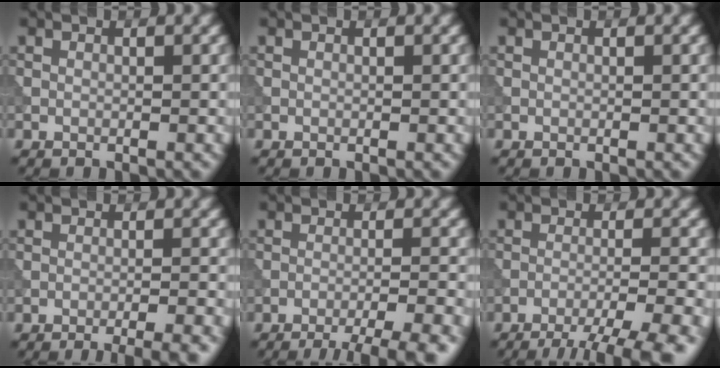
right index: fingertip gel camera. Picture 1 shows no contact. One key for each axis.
{"total": 0.0}
{"total": 0.0}
{"total": 5.3, "fx": -3.7, "fy": 1.4, "fz": 3.5, "tx": -0.032, "ty": 0.007, "tz": -0.044}
{"total": 7.0, "fx": -5.2, "fy": 1.3, "fz": 4.4, "tx": -0.054, "ty": 0.002, "tz": -0.070}
{"total": 8.2, "fx": -6.4, "fy": 1.4, "fz": 4.8, "tx": -0.066, "ty": -0.007, "tz": -0.085}